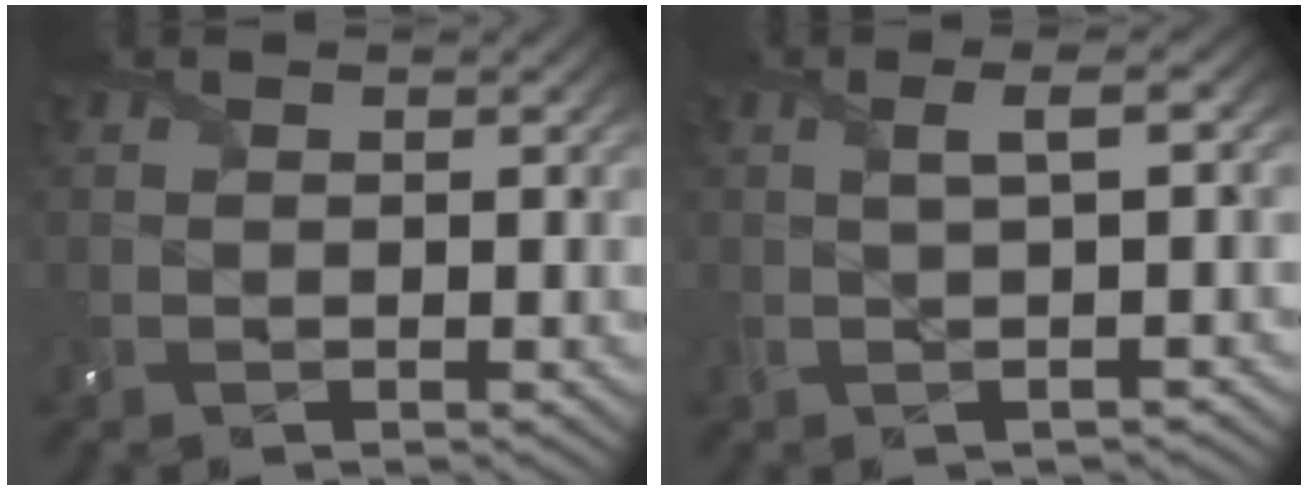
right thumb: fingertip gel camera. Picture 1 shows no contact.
{"total": 2.6, "force": [0.4, 0.0, 2.6], "torque": [-0.033, 0.021, 0.001]}